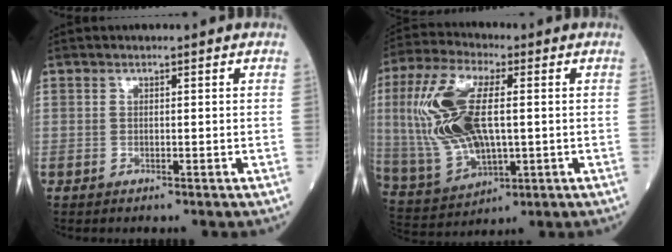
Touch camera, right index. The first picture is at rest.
{"total": 16.4, "force": [1.3, 6.8, 14.9], "torque": [-0.339, 0.009, 0.036]}